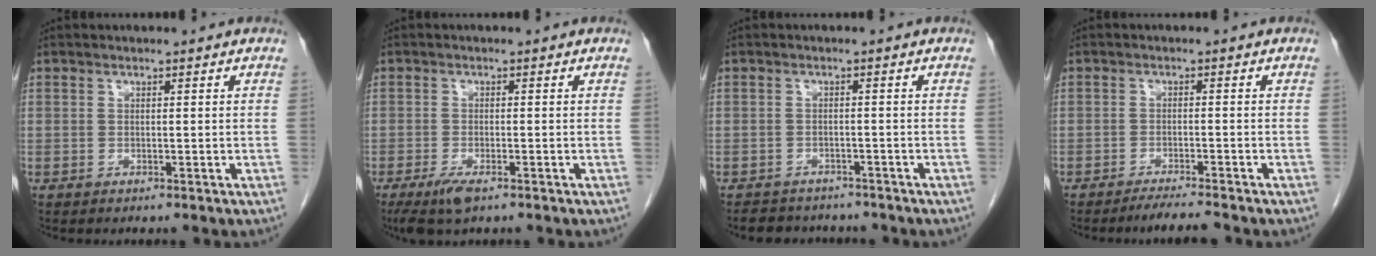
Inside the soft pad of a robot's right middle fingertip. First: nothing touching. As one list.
[{"total": 4.1, "force": [-2.6, 1.1, 3.0], "torque": [-0.064, -0.009, -0.043]}, {"total": 6.0, "force": [-5.4, 2.4, 1.0], "torque": [-0.012, 0.003, -0.071]}, {"total": 3.5, "force": [-3.2, -0.7, 1.3], "torque": [-0.027, -0.015, -0.054]}]